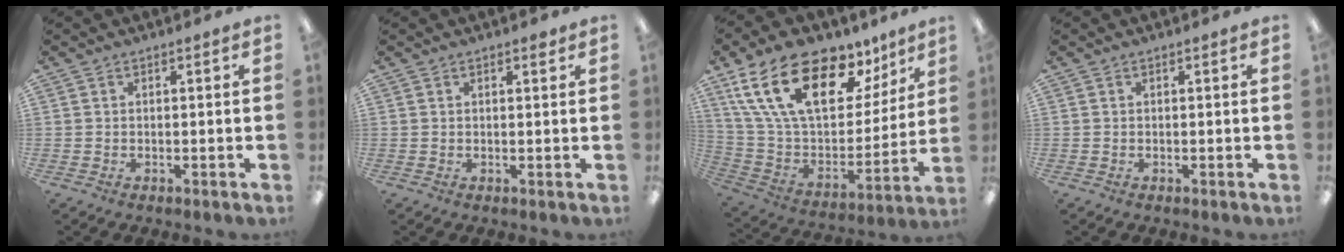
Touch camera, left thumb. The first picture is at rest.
{"total": 1.3, "force": [1.0, 0.6, 0.6], "torque": [-0.006, -0.003, 0.017]}
{"total": 24.9, "force": [14.1, 12.4, 16.3], "torque": [-0.292, -0.073, 0.252]}
{"total": 0.0}